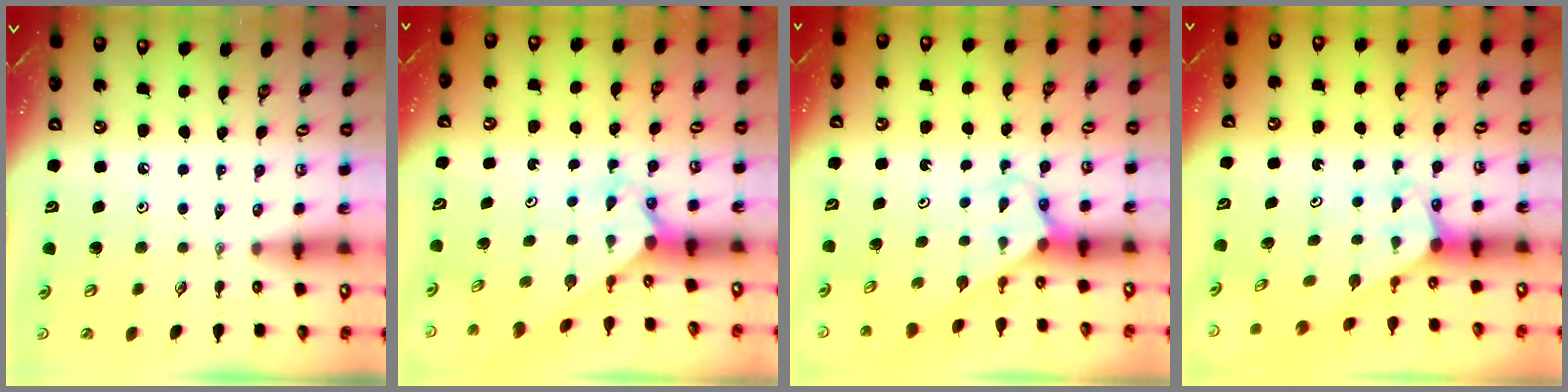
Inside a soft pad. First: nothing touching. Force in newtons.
{"total": 2.4, "press": 2.3, "slide": 0.2}
{"total": 2.6, "press": 2.6, "slide": 0.1}
{"total": 1.8, "press": 1.8, "slide": 0.1}